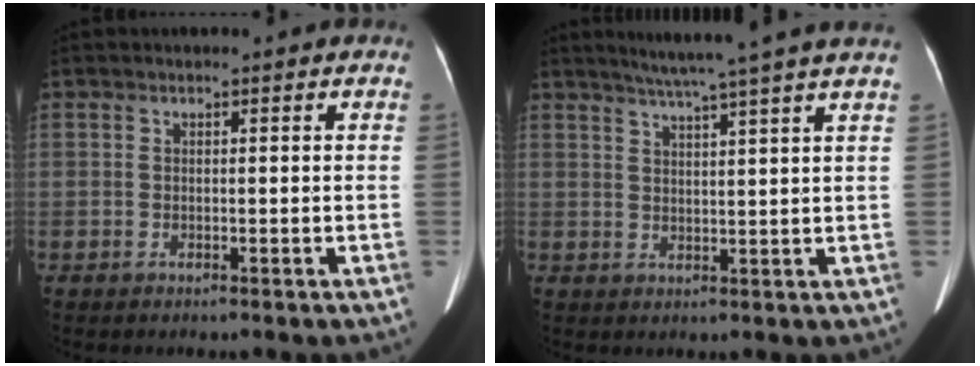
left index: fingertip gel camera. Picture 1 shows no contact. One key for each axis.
{"total": 10.2, "fx": 8.2, "fy": -1.9, "fz": 5.7, "tx": -0.085, "ty": 0.011, "tz": 0.103}